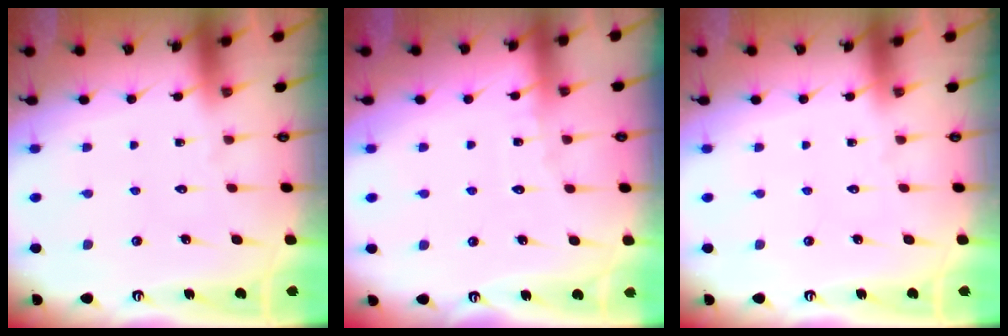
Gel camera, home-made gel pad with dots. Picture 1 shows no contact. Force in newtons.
{"total": 4.7, "press": 4.7, "slide": 0.4}
{"total": 0.0}